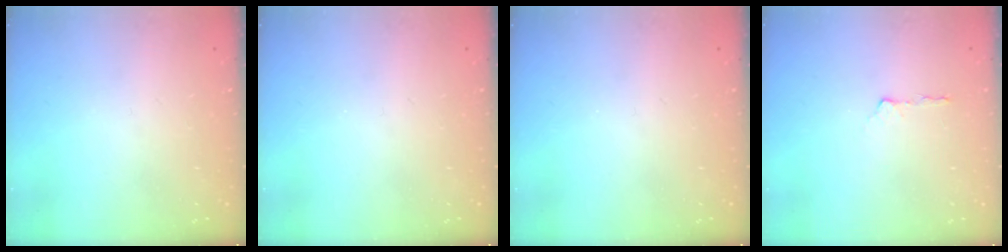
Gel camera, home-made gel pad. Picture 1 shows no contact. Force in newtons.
{"total": 0.0}
{"total": 0.0}
{"total": 3.1, "press": 3.0, "slide": 0.9}